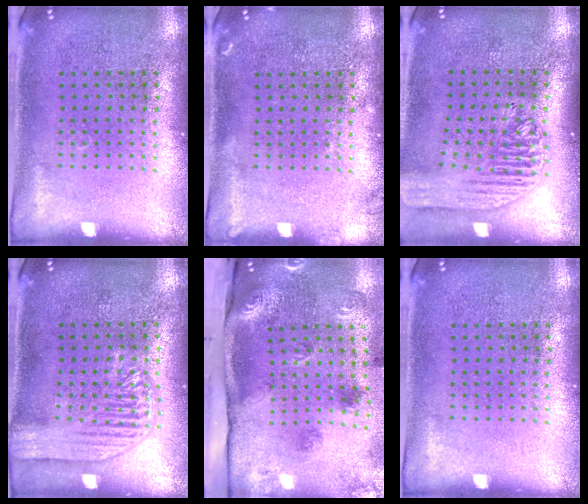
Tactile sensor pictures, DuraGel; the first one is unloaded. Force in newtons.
{"total": 0.9, "press": 0.9, "slide": 0.2}
{"total": 2.1, "press": 1.8, "slide": 1.1}
{"total": 1.8, "press": 1.8, "slide": 0.3}
{"total": 3.2, "press": 2.1, "slide": 2.5}
{"total": 0.0}